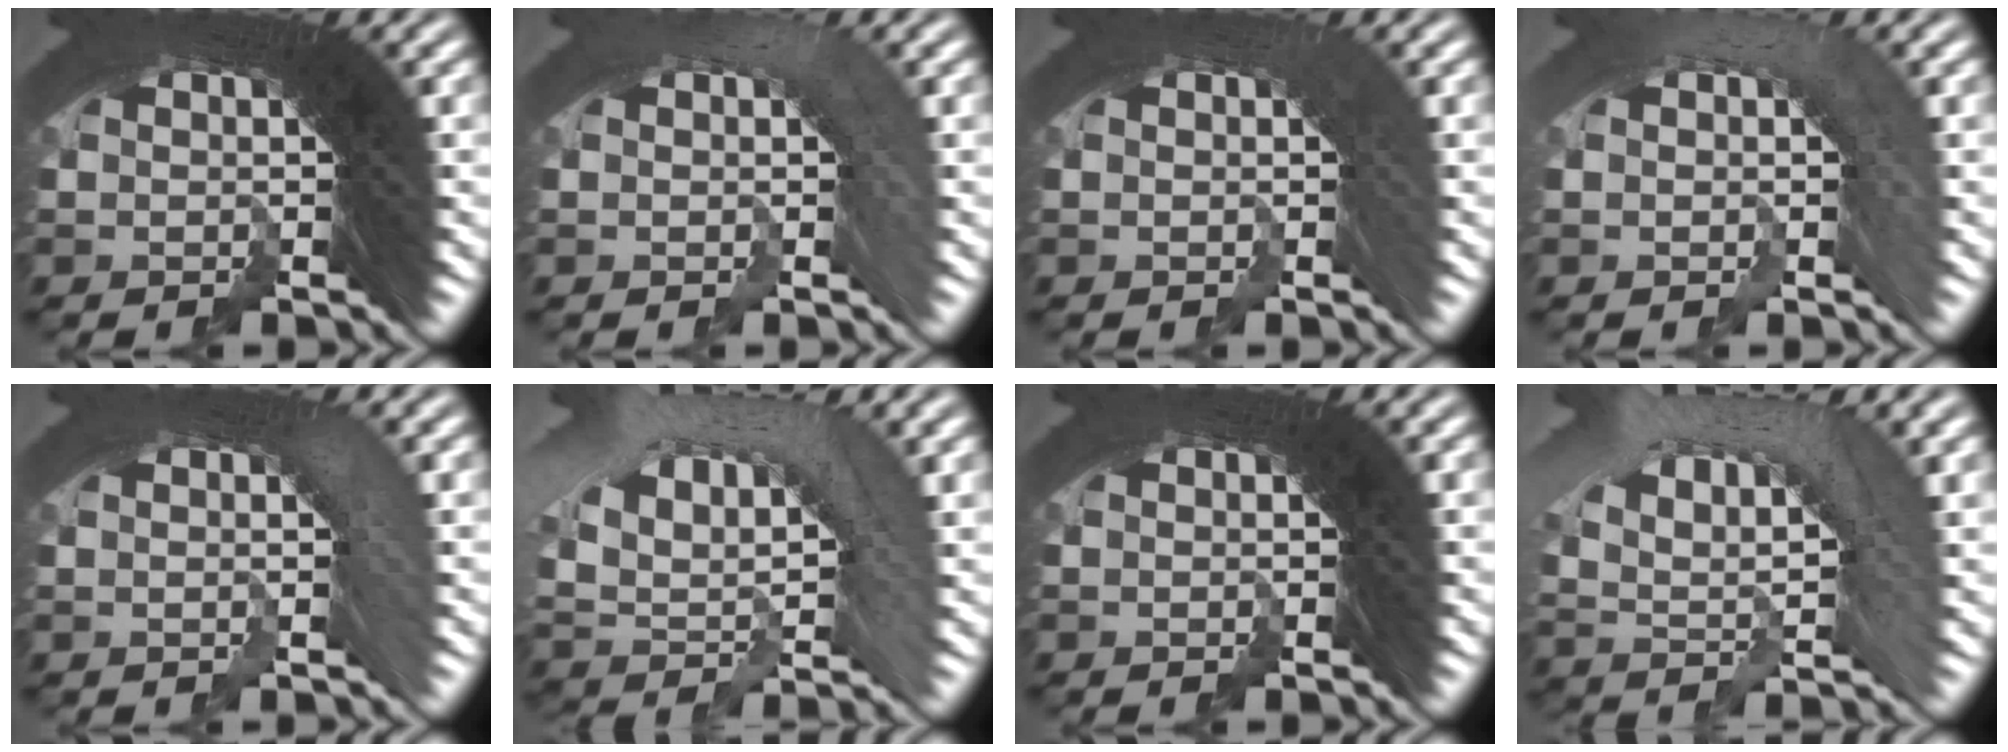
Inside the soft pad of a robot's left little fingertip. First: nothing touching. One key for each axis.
{"total": 1.6, "fx": -1.4, "fy": 0.0, "fz": -0.8, "tx": 0.014, "ty": -0.006, "tz": -0.019}
{"total": 1.3, "fx": -0.8, "fy": -0.5, "fz": -0.9, "tx": 0.018, "ty": -0.003, "tz": -0.009}
{"total": 2.2, "fx": -1.9, "fy": 0.1, "fz": -1.2, "tx": 0.024, "ty": -0.002, "tz": -0.028}
{"total": 0.5, "fx": -0.2, "fy": 0.3, "fz": 0.4, "tx": -0.001, "ty": 0.010, "tz": -0.005}
{"total": 5.4, "fx": -2.2, "fy": 4.2, "fz": 2.7, "tx": -0.062, "ty": -0.017, "tz": -0.027}
{"total": 0.0}
{"total": 5.9, "fx": -1.9, "fy": 4.5, "fz": 3.2, "tx": -0.056, "ty": -0.007, "tz": -0.031}